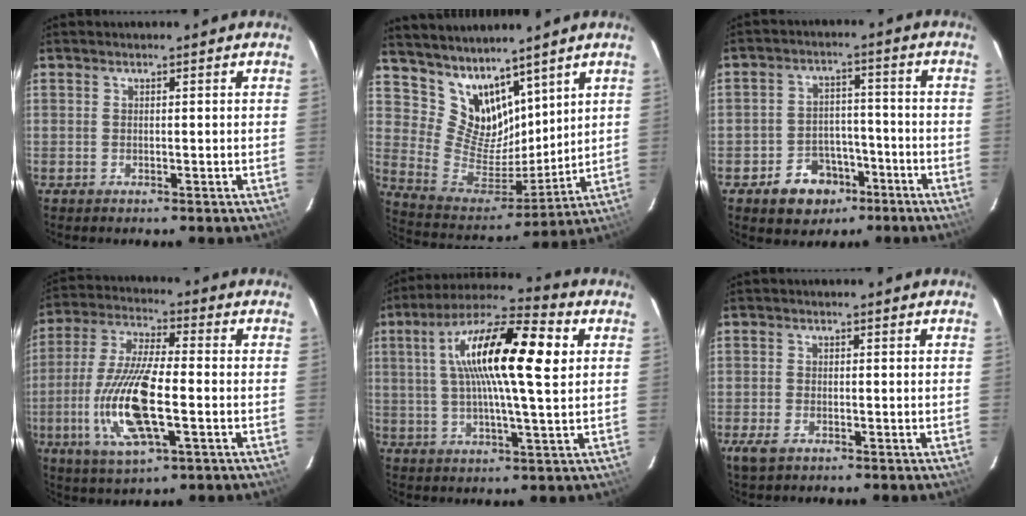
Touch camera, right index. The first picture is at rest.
{"total": 12.9, "force": [9.9, 6.9, 4.4], "torque": [-0.086, -0.011, 0.207]}
{"total": 8.6, "force": [-4.8, 6.6, 2.6], "torque": [-0.065, 0.027, -0.057]}
{"total": 16.5, "force": [-4.0, 4.9, 15.2], "torque": [-0.322, -0.011, -0.077]}
{"total": 18.1, "force": [4.5, 3.4, 17.2], "torque": [-0.303, 0.028, 0.061]}
{"total": 2.4, "force": [-1.6, 1.2, 1.4], "torque": [-0.033, -0.004, -0.033]}